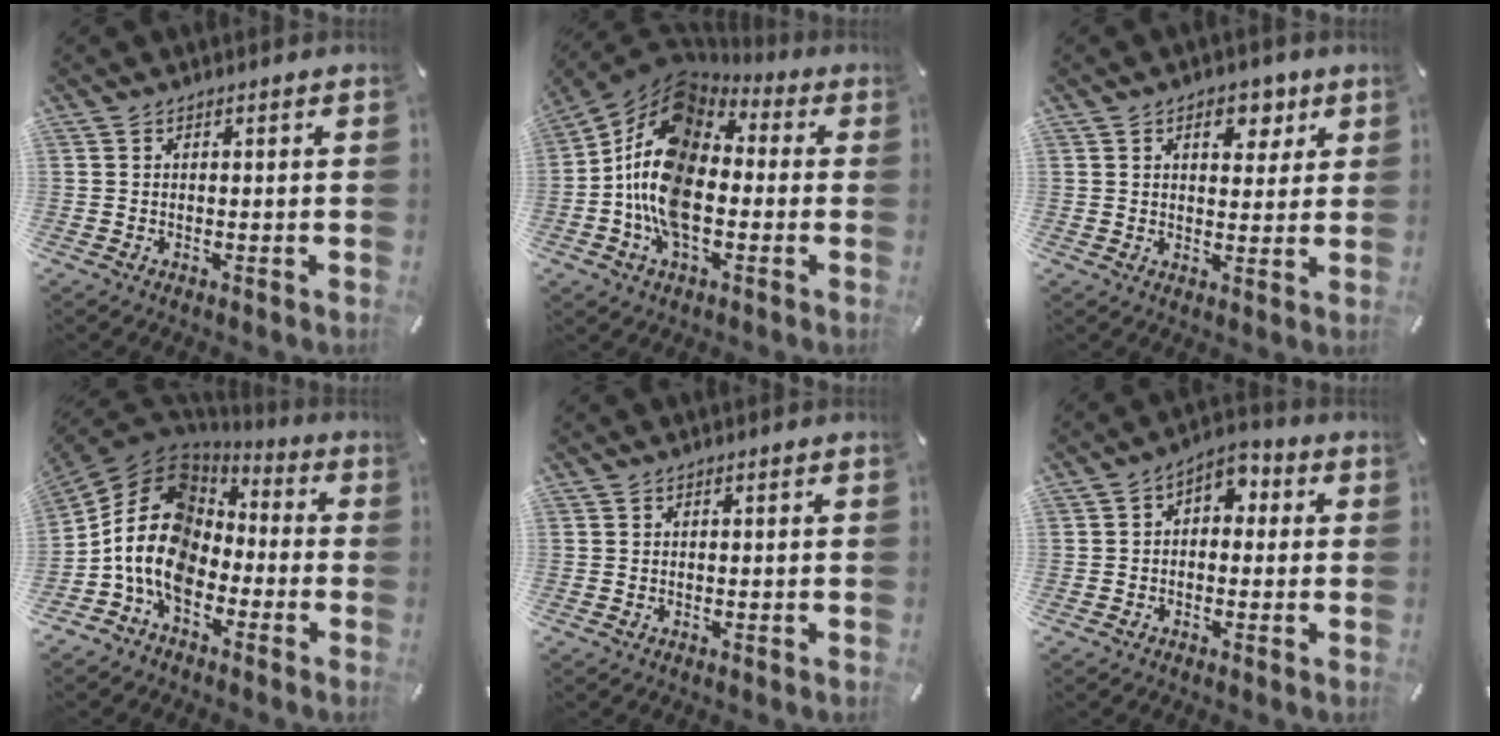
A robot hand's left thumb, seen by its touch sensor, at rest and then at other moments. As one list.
[{"total": 17.2, "force": [-3.4, 10.7, 13.0], "torque": [-0.279, 0.015, -0.069]}, {"total": 6.9, "force": [3.3, 4.5, 4.0], "torque": [-0.029, -0.010, 0.047]}, {"total": 14.9, "force": [-3.9, 11.3, 9.0], "torque": [-0.205, 0.019, -0.075]}, {"total": 0.0}, {"total": 3.7, "force": [-0.2, 2.9, 2.3], "torque": [-0.038, 0.005, -0.010]}]